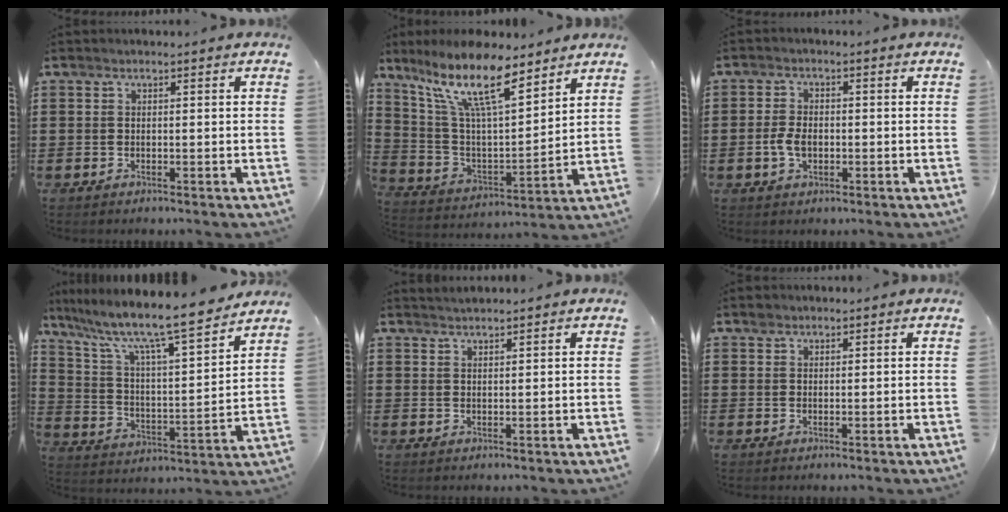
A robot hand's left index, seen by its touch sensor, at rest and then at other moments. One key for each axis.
{"total": 13.7, "fx": 9.2, "fy": 3.5, "fz": 9.6, "tx": -0.217, "ty": -0.038, "tz": 0.160}
{"total": 3.8, "fx": -0.7, "fy": 2.2, "fz": 2.9, "tx": -0.076, "ty": -0.004, "tz": -0.019}
{"total": 9.8, "fx": 8.3, "fy": 0.4, "fz": 5.1, "tx": -0.135, "ty": -0.063, "tz": 0.134}
{"total": 1.3, "fx": 1.3, "fy": 0.0, "fz": 0.1, "tx": -0.004, "ty": 0.001, "tz": 0.025}
{"total": 1.1, "fx": 0.8, "fy": 0.7, "fz": 0.1, "tx": -0.004, "ty": 0.003, "tz": 0.017}